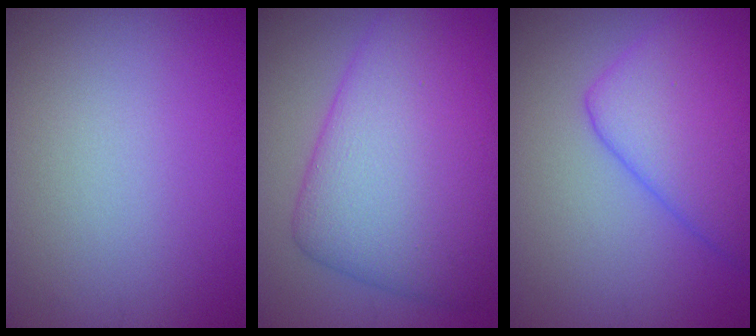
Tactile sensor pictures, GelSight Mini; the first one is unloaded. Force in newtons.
{"total": 10.2, "press": 10.1, "slide": 0.3}
{"total": 7.0, "press": 7.0, "slide": 0.3}